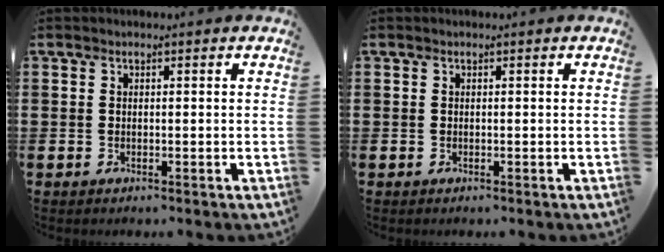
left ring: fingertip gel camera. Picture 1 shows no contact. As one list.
[{"total": 0.0}]